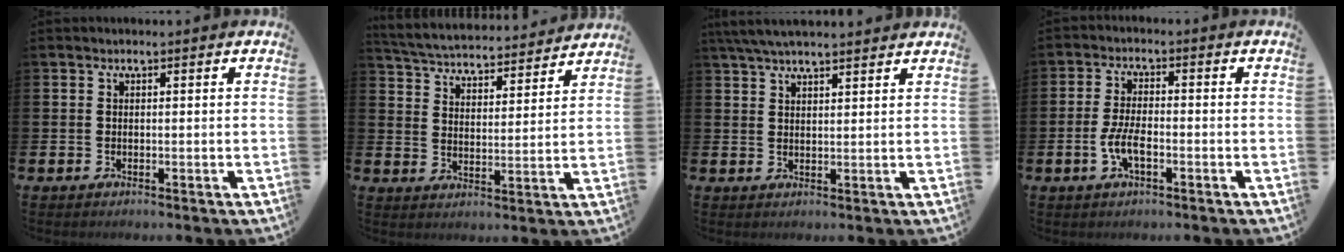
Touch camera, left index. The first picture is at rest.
{"total": 4.8, "force": [4.7, 0.6, 0.4], "torque": [-0.035, -0.042, 0.078]}
{"total": 4.8, "force": [4.4, 0.7, 1.8], "torque": [-0.041, -0.008, 0.082]}
{"total": 4.1, "force": [-1.4, 1.6, 3.5], "torque": [-0.076, 0.003, -0.029]}